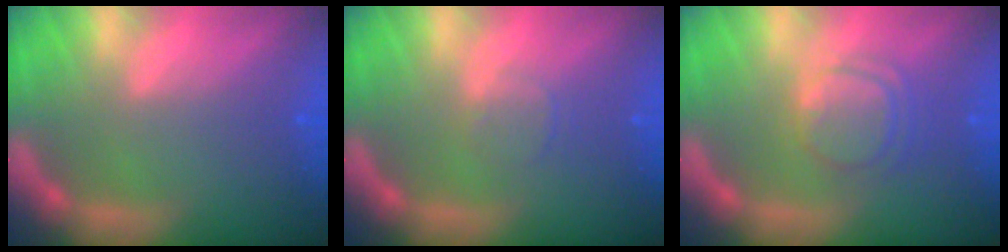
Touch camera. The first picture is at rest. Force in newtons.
{"total": 1.4}
{"total": 4.5}